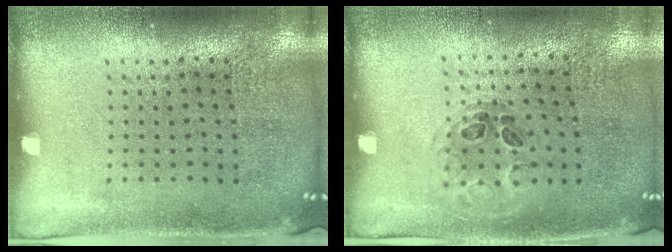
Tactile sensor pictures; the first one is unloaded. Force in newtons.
{"total": 1.0, "press": 0.6, "slide": 0.7}